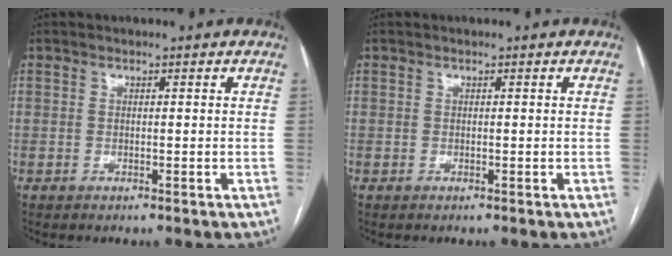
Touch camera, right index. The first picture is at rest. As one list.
[{"total": 0.0}]